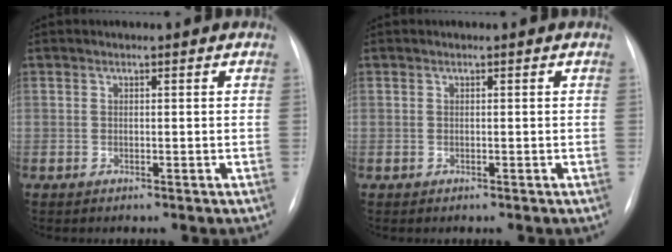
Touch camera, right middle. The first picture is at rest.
{"total": 0.0}